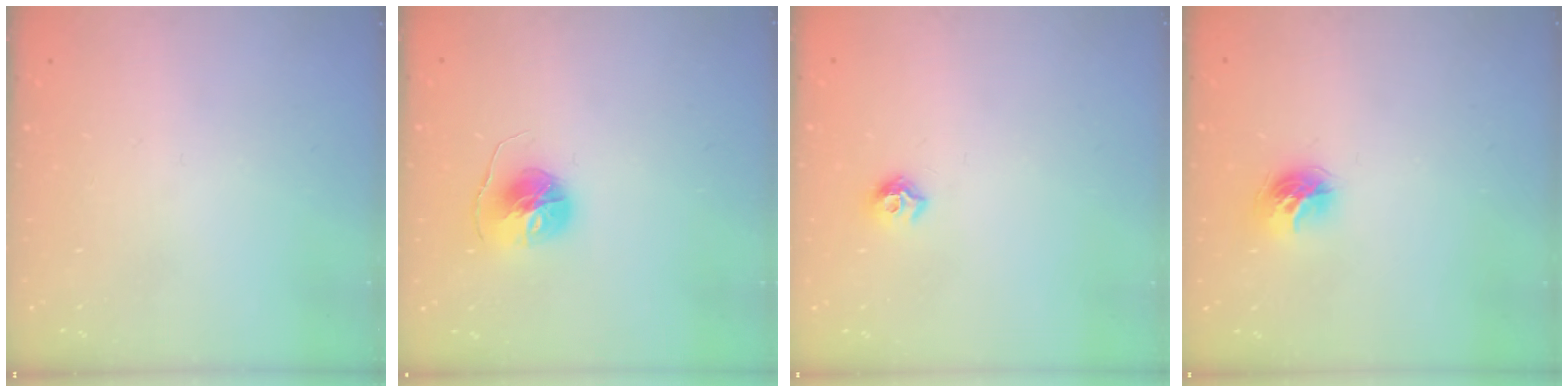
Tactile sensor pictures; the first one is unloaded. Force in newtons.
{"total": 7.7, "press": 7.6, "slide": 0.6}
{"total": 7.2, "press": 7.2, "slide": 0.7}
{"total": 9.5, "press": 9.5, "slide": 0.4}